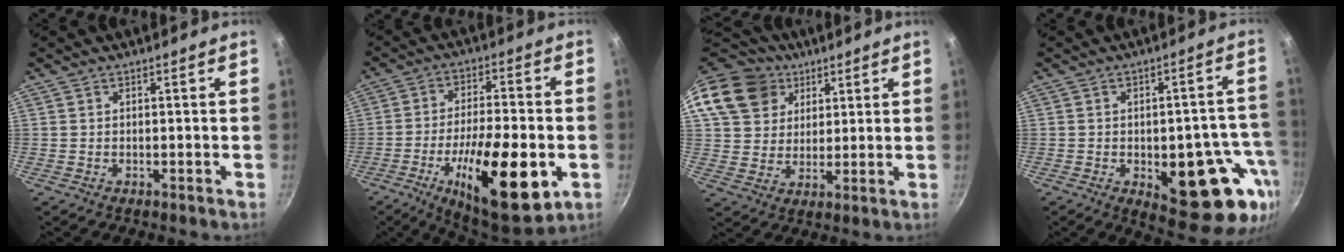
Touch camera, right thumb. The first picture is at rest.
{"total": 21.0, "force": [-6.8, 7.1, 18.6], "torque": [-0.285, 0.013, -0.103]}
{"total": 16.3, "force": [7.7, 12.8, 6.3], "torque": [-0.108, 0.007, 0.141]}
{"total": 17.6, "force": [-5.5, 8.1, 14.6], "torque": [-0.118, 0.012, -0.063]}